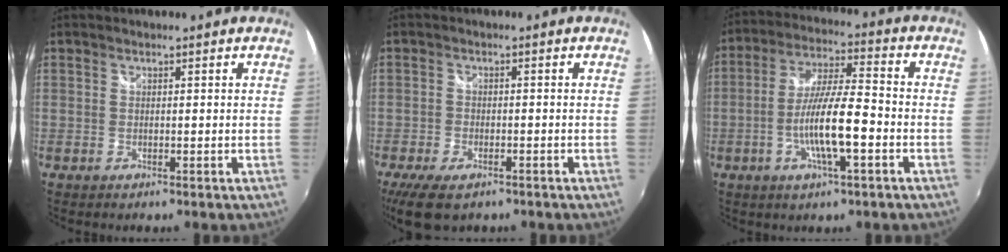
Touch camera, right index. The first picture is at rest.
{"total": 8.0, "force": [-5.5, 3.6, 4.5], "torque": [-0.116, -0.026, -0.094]}
{"total": 11.8, "force": [-3.9, 1.8, 11.0], "torque": [-0.215, -0.004, -0.069]}